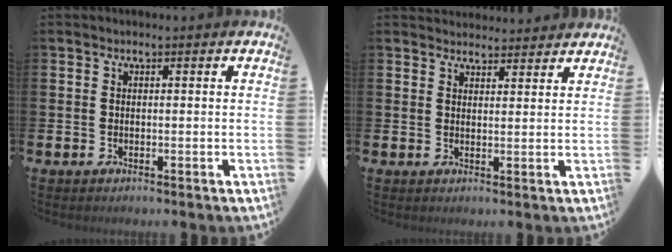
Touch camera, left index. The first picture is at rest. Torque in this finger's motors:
{"motor_torque": [0.84, -1.30, 0.03, -0.01]}